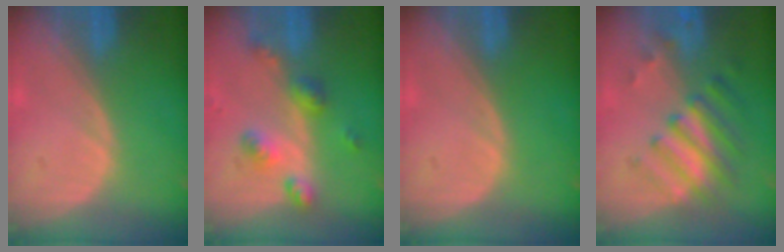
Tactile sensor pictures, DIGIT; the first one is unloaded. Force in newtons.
{"total": 6.0, "press": 5.3, "slide": 2.8}
{"total": 0.0}
{"total": 7.8, "press": 6.9, "slide": 3.6}